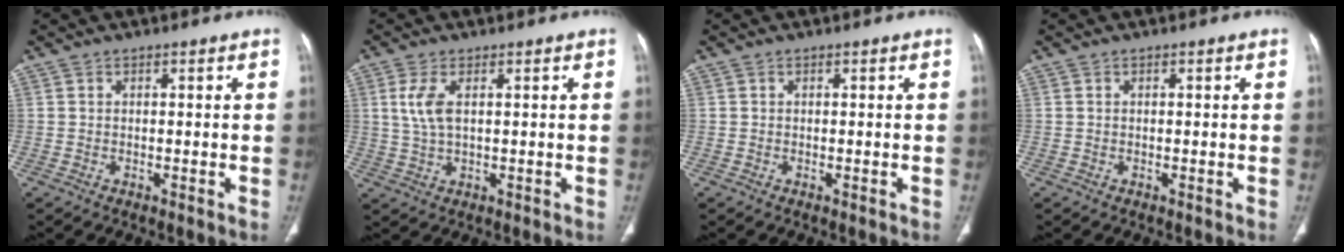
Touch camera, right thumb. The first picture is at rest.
{"total": 5.0, "force": [1.3, 2.2, 4.3], "torque": [-0.107, -0.001, 0.032]}
{"total": 0.0}
{"total": 0.0}